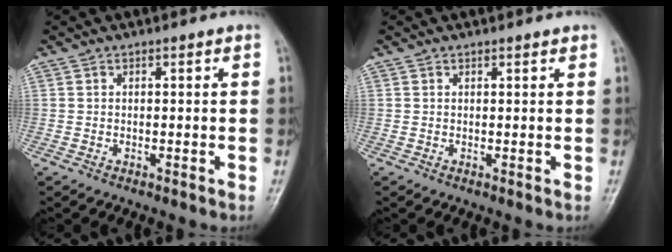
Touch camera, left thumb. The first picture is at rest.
{"total": 0.7, "force": [0.6, 0.3, 0.3], "torque": [-0.006, -0.004, 0.006]}